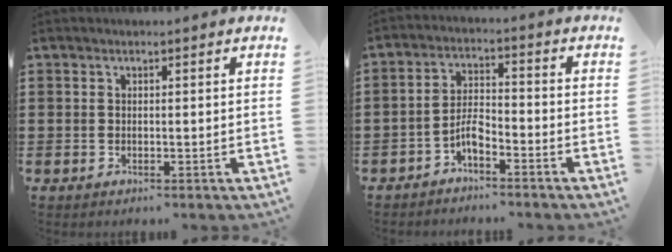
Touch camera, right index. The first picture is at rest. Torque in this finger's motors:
{"motor_torque": [1.10, 1.04, 0.54, 0.05]}